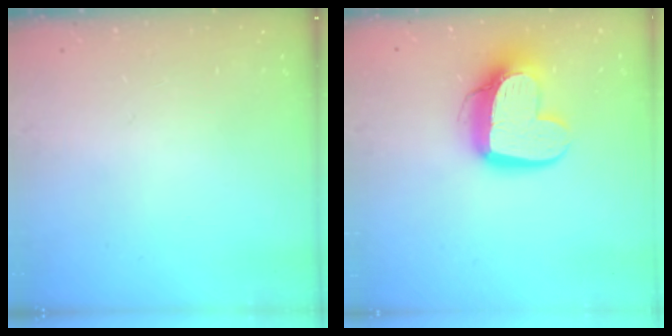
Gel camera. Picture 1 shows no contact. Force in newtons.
{"total": 14.0, "press": 13.9, "slide": 1.3}